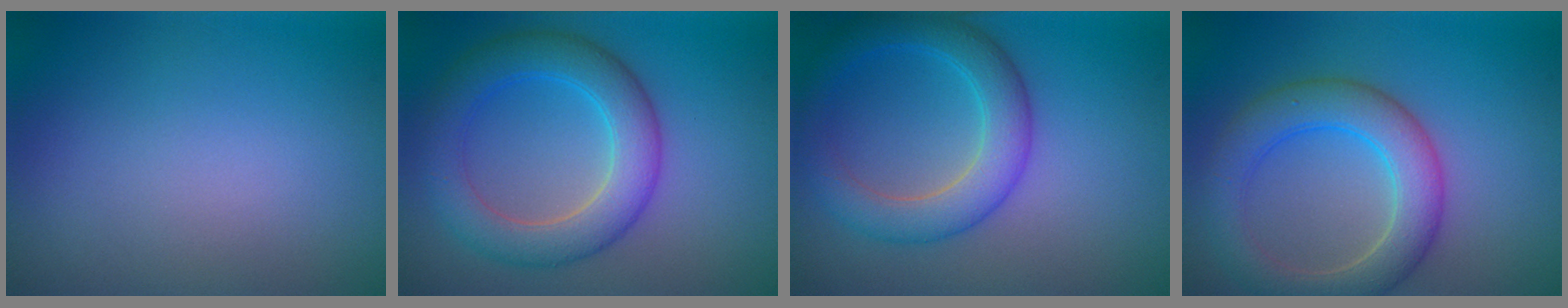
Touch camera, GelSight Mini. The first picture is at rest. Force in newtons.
{"total": 5.9, "press": 5.9, "slide": 0.4}
{"total": 5.1, "press": 5.1, "slide": 0.3}
{"total": 5.7, "press": 5.7, "slide": 0.4}